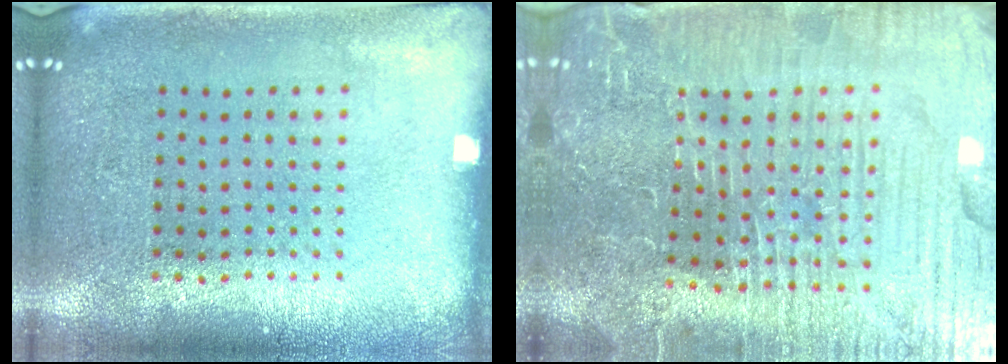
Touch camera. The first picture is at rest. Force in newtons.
{"total": 5.1, "press": 5.0, "slide": 1.3}